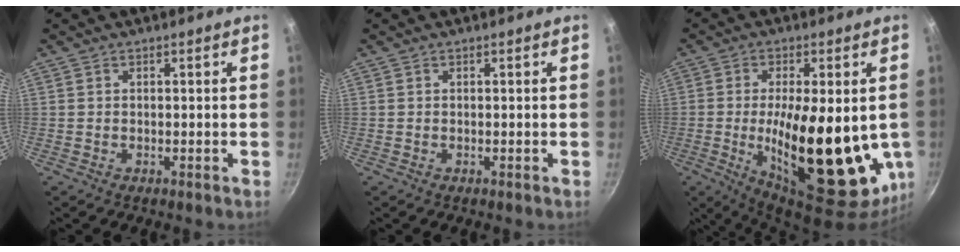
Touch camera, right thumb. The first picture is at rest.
{"total": 0.0}
{"total": 25.2, "force": [-2.2, 9.9, 23.1], "torque": [-0.332, -0.020, -0.021]}